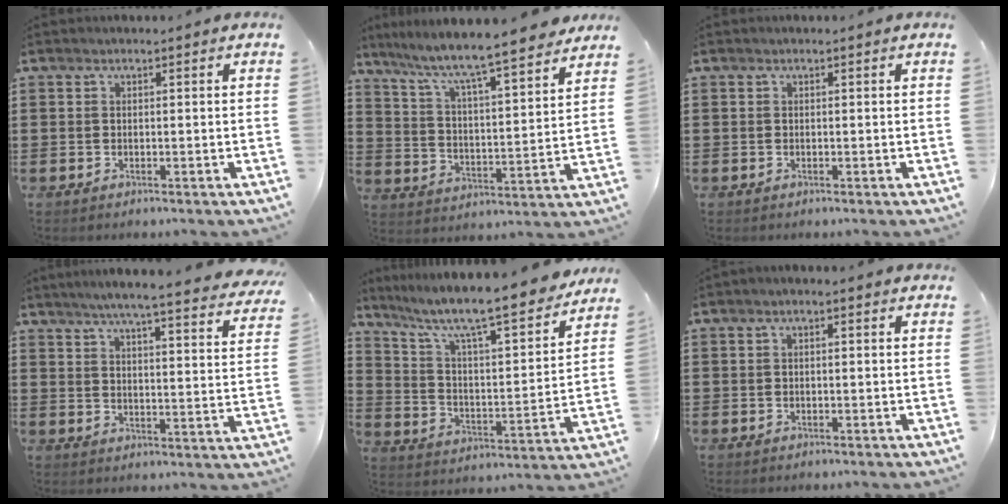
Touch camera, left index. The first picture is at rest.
{"total": 6.9, "force": [6.3, -0.2, 2.8], "torque": [-0.083, -0.050, 0.100]}
{"total": 0.0}
{"total": 5.4, "force": [4.7, -0.5, 2.6], "torque": [-0.070, -0.030, 0.076]}
{"total": 9.4, "force": [7.9, 0.8, 5.0], "torque": [-0.122, -0.063, 0.125]}
{"total": 1.0, "force": [-0.2, 0.3, 0.9], "torque": [-0.016, 0.000, -0.003]}